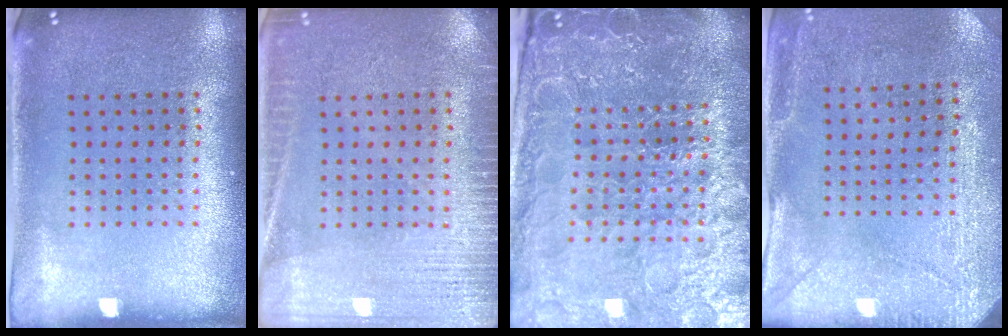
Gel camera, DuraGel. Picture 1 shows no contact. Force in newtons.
{"total": 3.6, "press": 3.6, "slide": 0.6}
{"total": 5.8, "press": 5.2, "slide": 2.6}
{"total": 3.0, "press": 2.7, "slide": 1.3}